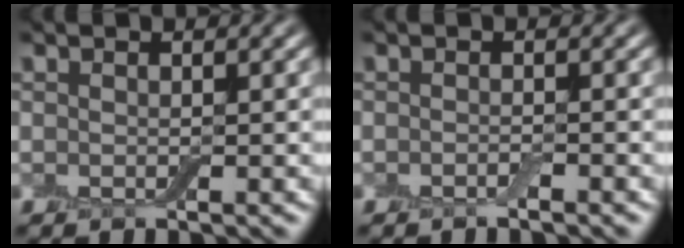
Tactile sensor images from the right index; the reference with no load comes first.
{"total": 0.5, "force": [-0.5, 0.0, 0.3], "torque": [-0.008, 0.001, -0.010]}